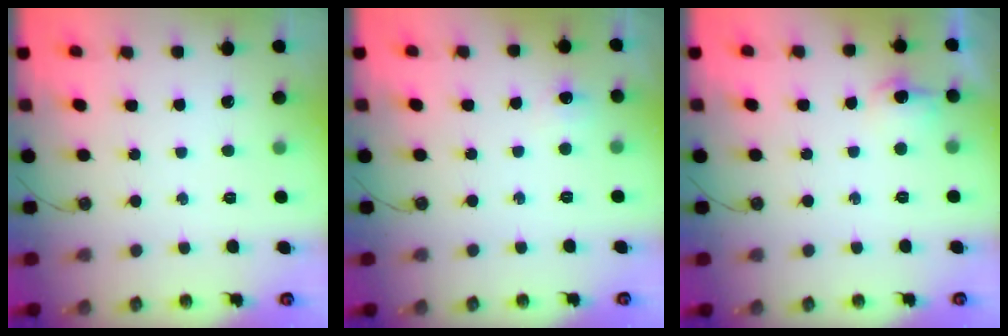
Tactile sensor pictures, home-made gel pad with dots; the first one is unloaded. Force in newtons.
{"total": 4.4, "press": 4.4, "slide": 0.5}
{"total": 7.5, "press": 7.4, "slide": 0.7}